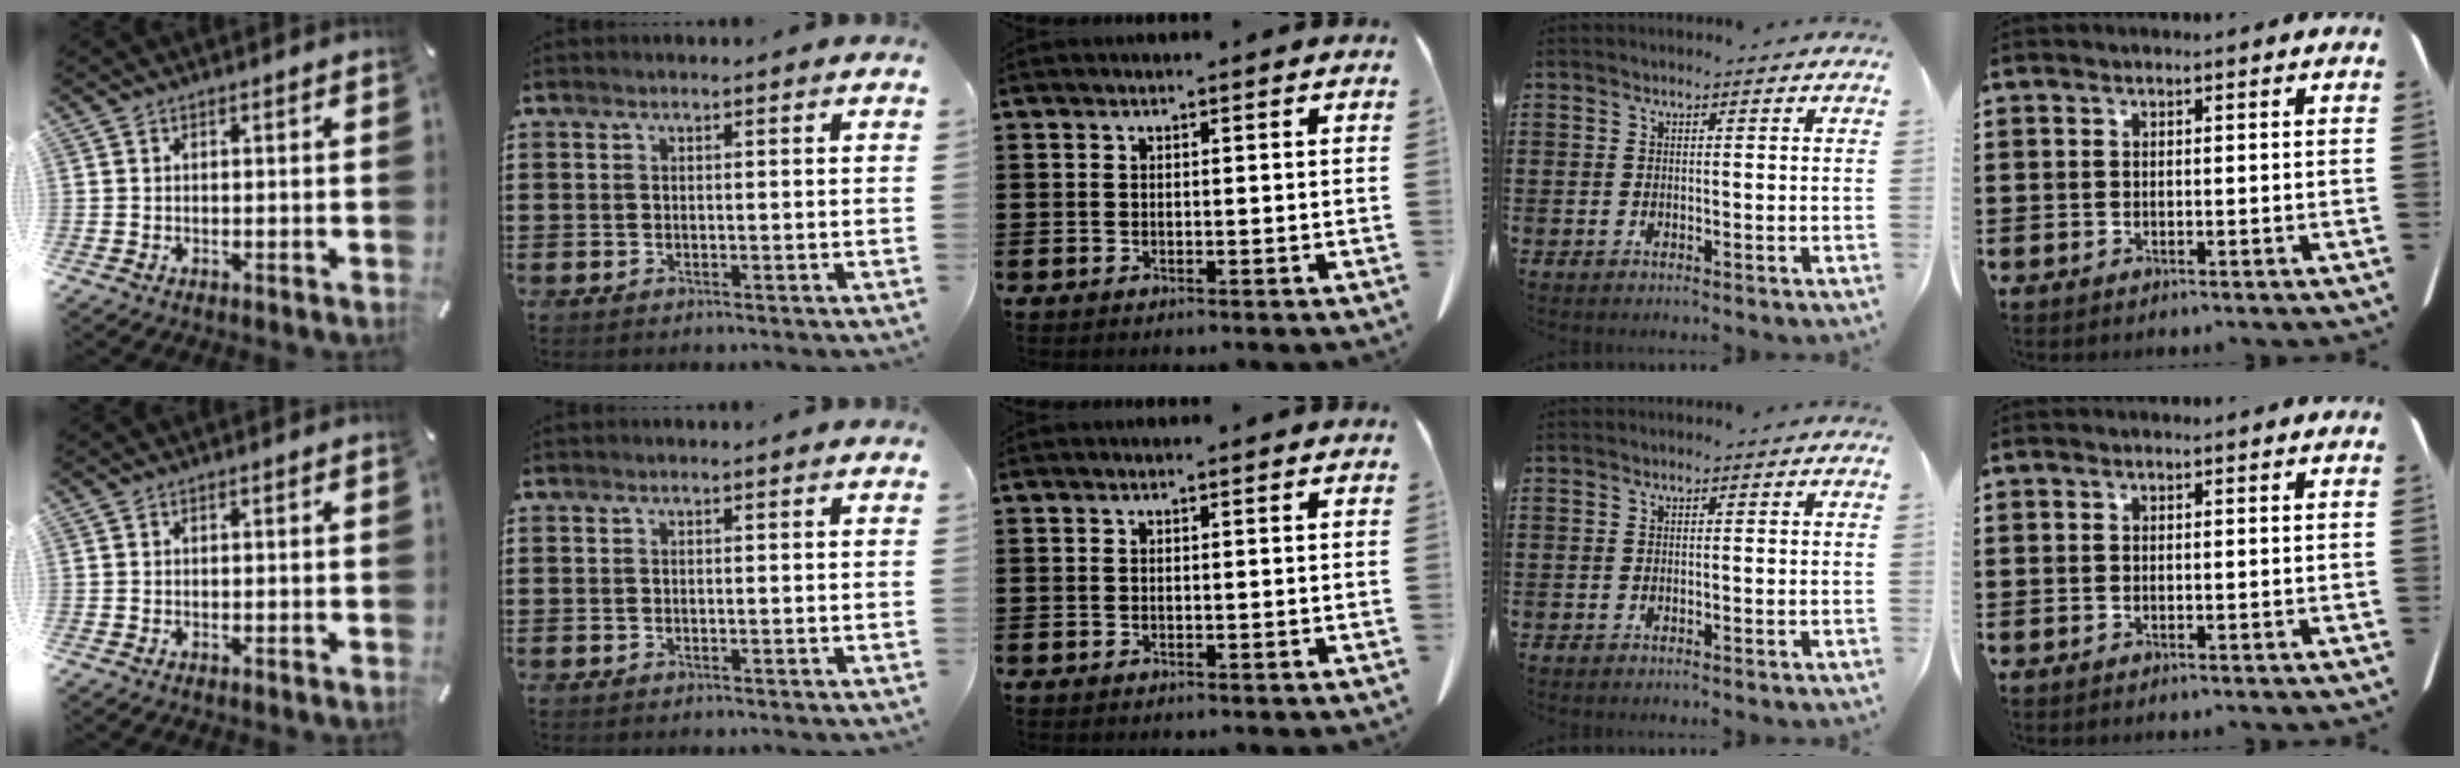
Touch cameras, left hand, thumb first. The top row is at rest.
{}